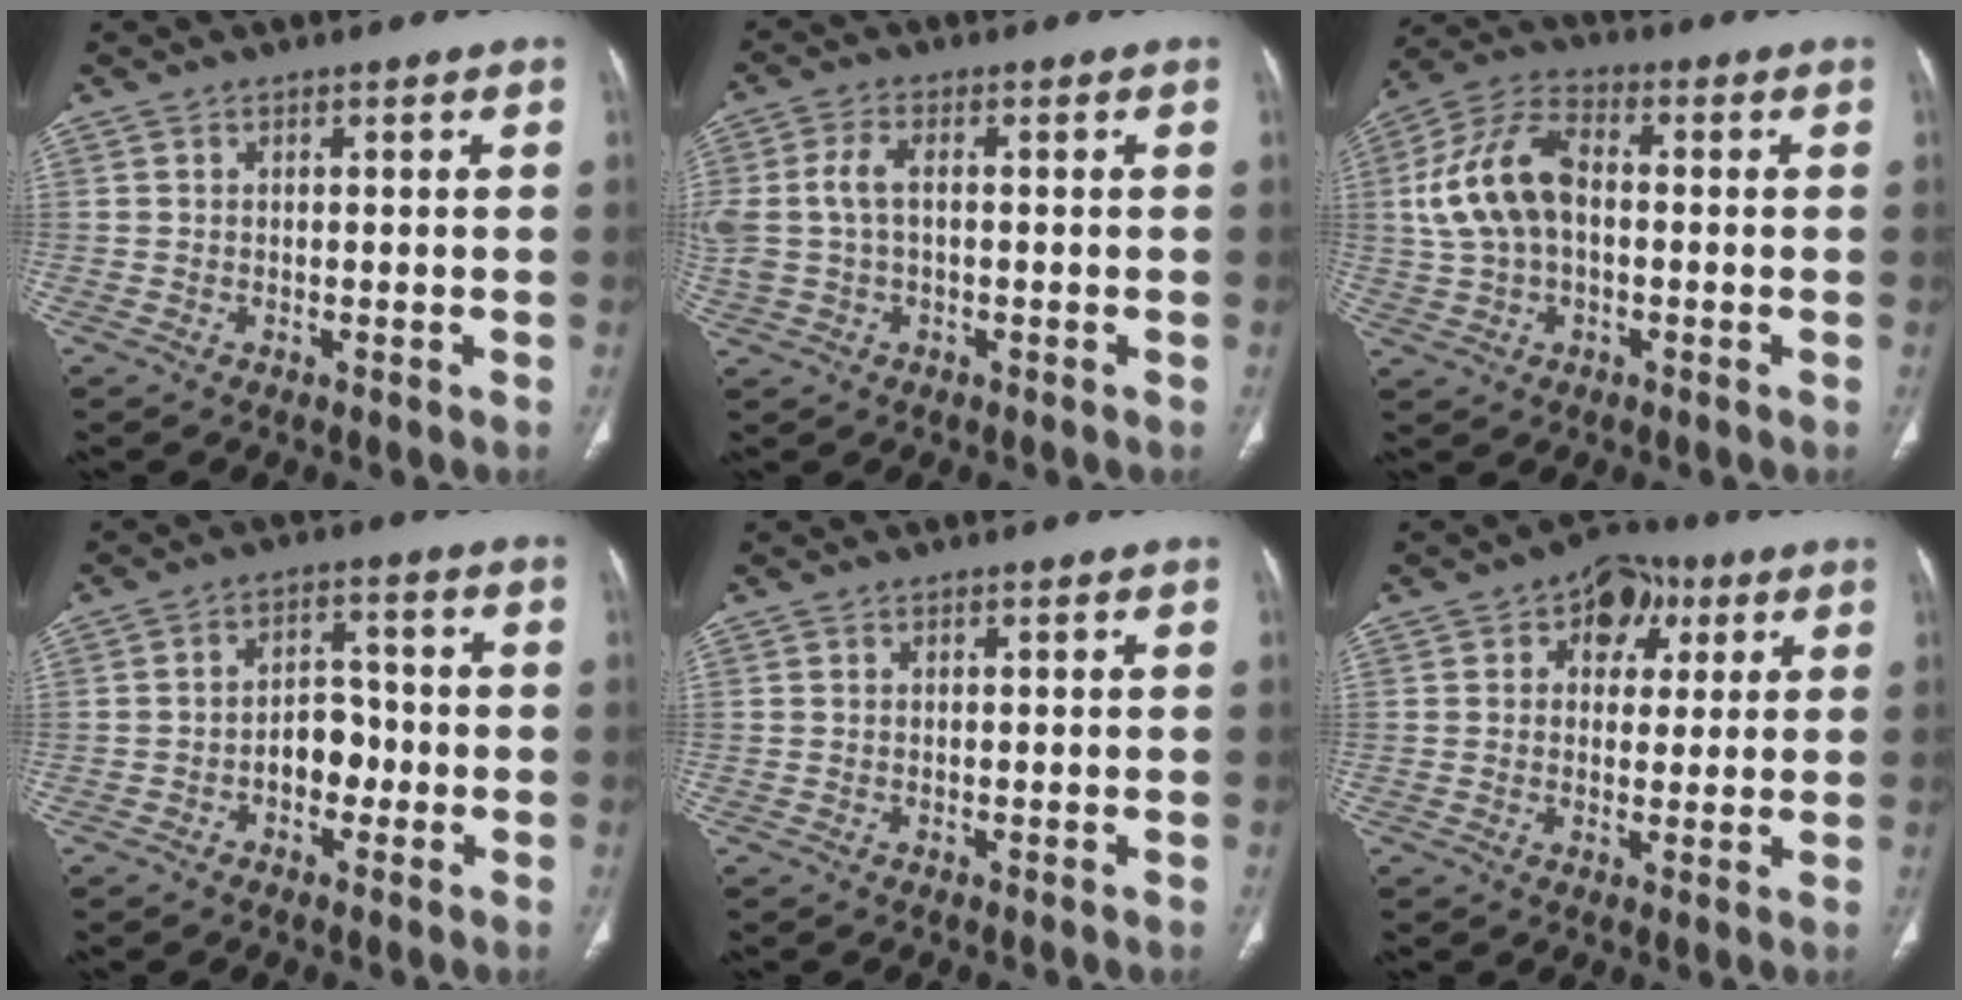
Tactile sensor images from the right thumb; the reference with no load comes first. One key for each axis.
{"total": 6.4, "fx": 0.4, "fy": 3.7, "fz": 5.2, "tx": -0.134, "ty": 0.017, "tz": 0.009}
{"total": 12.6, "fx": 0.5, "fy": 7.6, "fz": 10.0, "tx": -0.203, "ty": 0.032, "tz": 0.005}
{"total": 5.7, "fx": -1.9, "fy": 4.0, "fz": 3.6, "tx": -0.030, "ty": 0.028, "tz": -0.037}
{"total": 0.0}
{"total": 8.1, "fx": 3.1, "fy": 6.0, "fz": 4.4, "tx": -0.016, "ty": 0.001, "tz": 0.038}